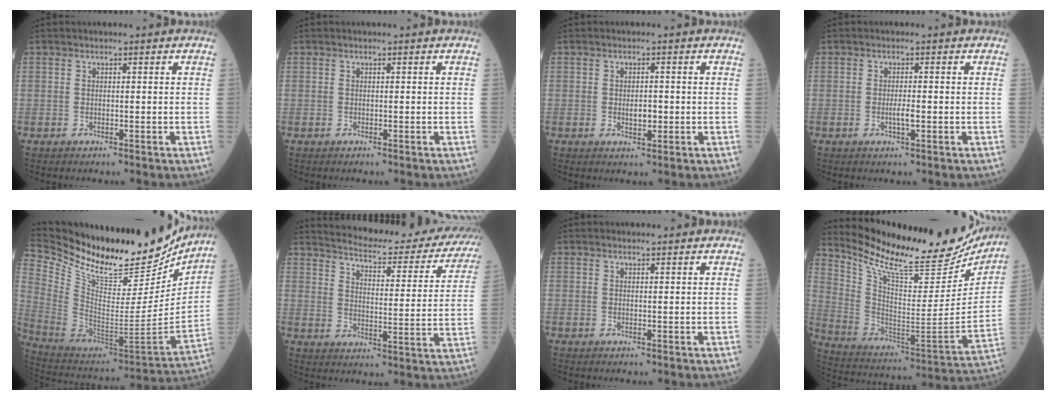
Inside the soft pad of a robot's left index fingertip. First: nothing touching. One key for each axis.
{"total": 0.0}
{"total": 2.1, "fx": -0.3, "fy": 1.0, "fz": 1.9, "tx": -0.033, "ty": 0.000, "tz": 0.000}
{"total": 1.7, "fx": -0.5, "fy": 0.1, "fz": 1.6, "tx": -0.033, "ty": -0.001, "tz": -0.007}
{"total": 29.6, "fx": 25.4, "fy": 7.5, "fz": 13.2, "tx": -0.255, "ty": -0.055, "tz": 0.395}
{"total": 24.9, "fx": 23.1, "fy": 4.2, "fz": 8.1, "tx": -0.116, "ty": -0.060, "tz": 0.282}
{"total": 2.2, "fx": 2.1, "fy": 0.2, "fz": 0.5, "tx": -0.010, "ty": 0.011, "tz": 0.026}
{"total": 26.7, "fx": 23.5, "fy": 6.0, "fz": 11.2, "tx": -0.197, "ty": -0.062, "tz": 0.343}